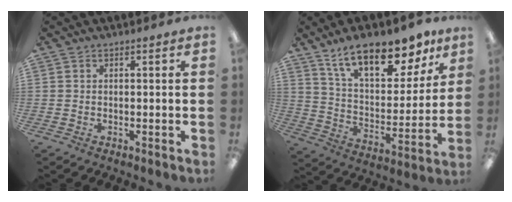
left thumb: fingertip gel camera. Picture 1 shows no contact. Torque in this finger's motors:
{"motor_torque": [0.58, 0.43, 1.44, -1.34, 0.26]}